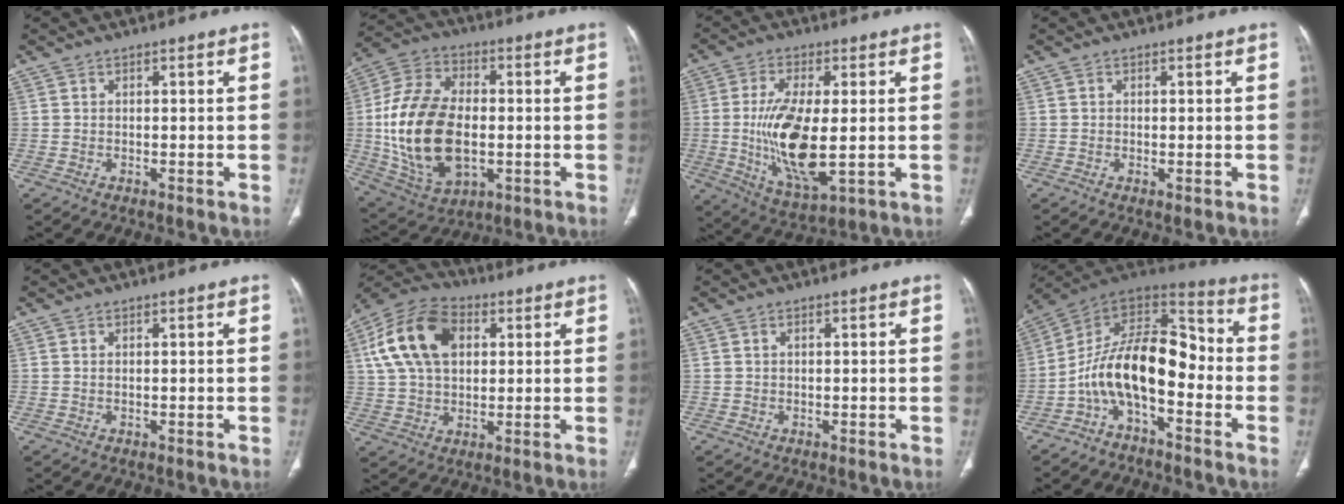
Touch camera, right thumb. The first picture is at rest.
{"total": 21.8, "force": [-1.5, 13.2, 17.2], "torque": [-0.330, 0.005, -0.012]}
{"total": 15.1, "force": [-0.9, 5.8, 13.9], "torque": [-0.271, -0.022, -0.006]}
{"total": 0.9, "force": [-0.2, 0.3, 0.8], "torque": [-0.018, -0.004, -0.003]}
{"total": 0.0}
{"total": 16.6, "force": [4.6, 10.8, 11.8], "torque": [-0.212, 0.013, 0.079]}
{"total": 0.7, "force": [0.3, 0.5, 0.4], "torque": [-0.005, 0.002, 0.006]}
{"total": 15.9, "force": [-4.4, 8.0, 13.0], "torque": [-0.201, 0.091, -0.087]}